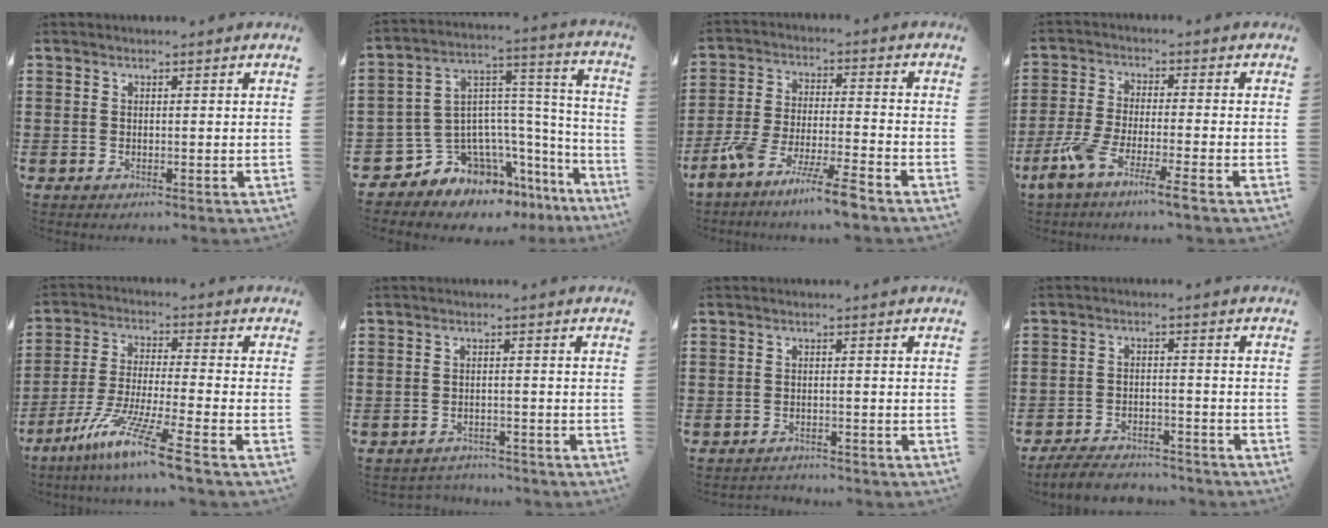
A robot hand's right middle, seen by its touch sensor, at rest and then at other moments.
{"total": 8.5, "force": [-6.8, 4.9, 1.2], "torque": [-0.064, -0.017, -0.132]}
{"total": 8.2, "force": [-7.1, -0.2, 4.1], "torque": [-0.091, -0.005, -0.141]}
{"total": 6.7, "force": [-4.8, 0.0, 4.6], "torque": [-0.107, -0.017, -0.096]}
{"total": 10.6, "force": [-7.7, -0.3, 7.3], "torque": [-0.156, -0.010, -0.154]}
{"total": 2.0, "force": [-2.0, 0.3, -0.1], "torque": [-0.007, -0.002, -0.044]}
{"total": 1.5, "force": [-1.5, 0.2, -0.1], "torque": [-0.005, -0.001, -0.034]}
{"total": 4.9, "force": [-4.6, 0.8, 1.2], "torque": [-0.027, 0.001, -0.093]}